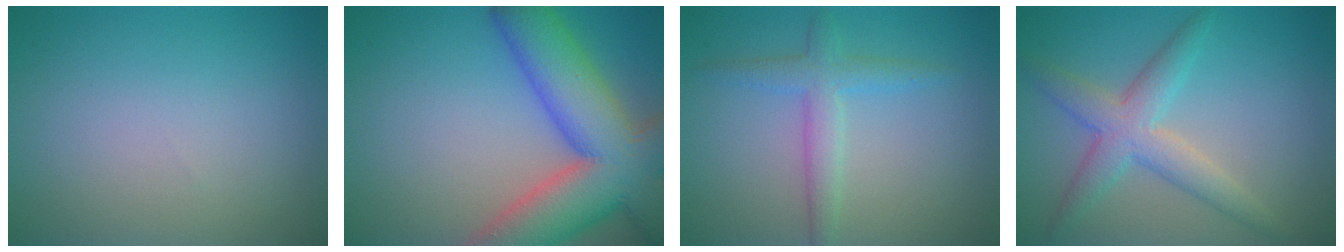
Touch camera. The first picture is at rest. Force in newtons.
{"total": 12.9, "press": 12.9, "slide": 1.0}
{"total": 2.8, "press": 2.8, "slide": 0.1}
{"total": 4.3, "press": 4.3, "slide": 0.3}